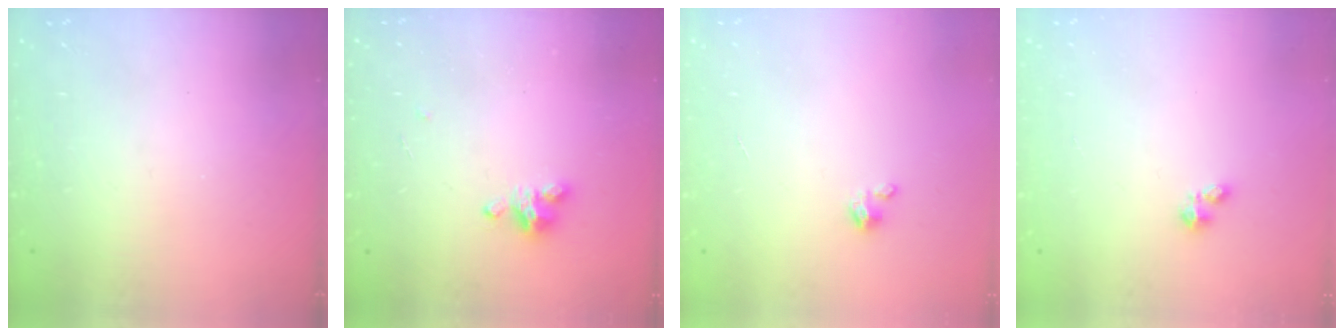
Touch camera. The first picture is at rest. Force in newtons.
{"total": 5.5, "press": 5.5, "slide": 0.4}
{"total": 2.0, "press": 1.9, "slide": 0.3}
{"total": 1.1, "press": 1.1, "slide": 0.3}